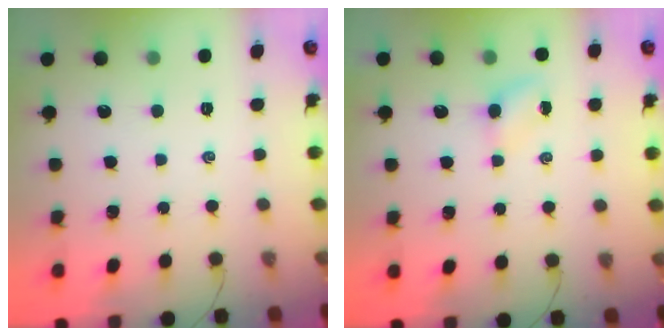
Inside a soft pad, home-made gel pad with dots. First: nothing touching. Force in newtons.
{"total": 4.0, "press": 3.8, "slide": 1.3}